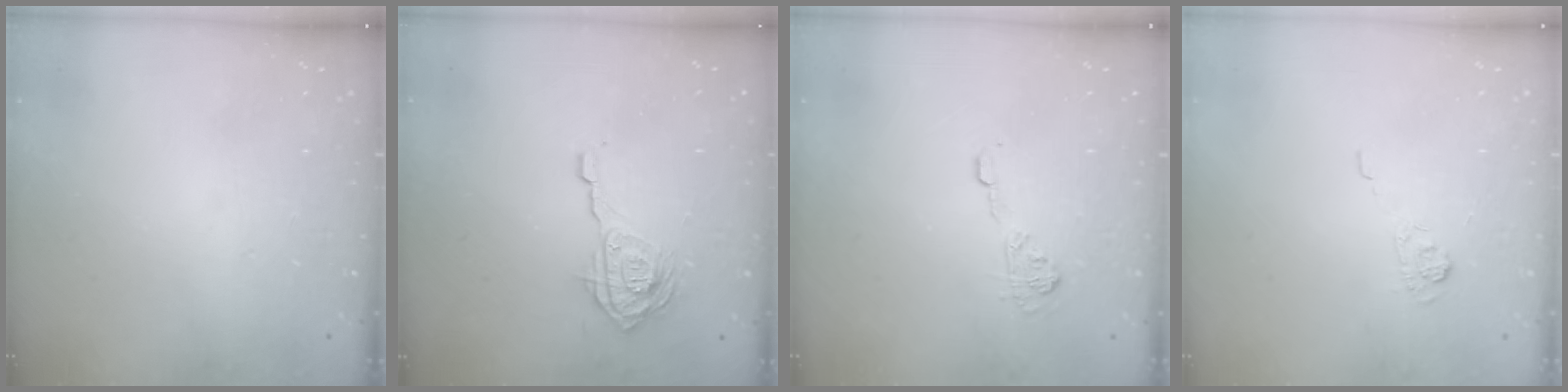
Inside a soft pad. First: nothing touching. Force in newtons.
{"total": 11.2, "press": 11.1, "slide": 0.9}
{"total": 7.8, "press": 7.8, "slide": 0.6}
{"total": 3.6, "press": 3.3, "slide": 1.5}